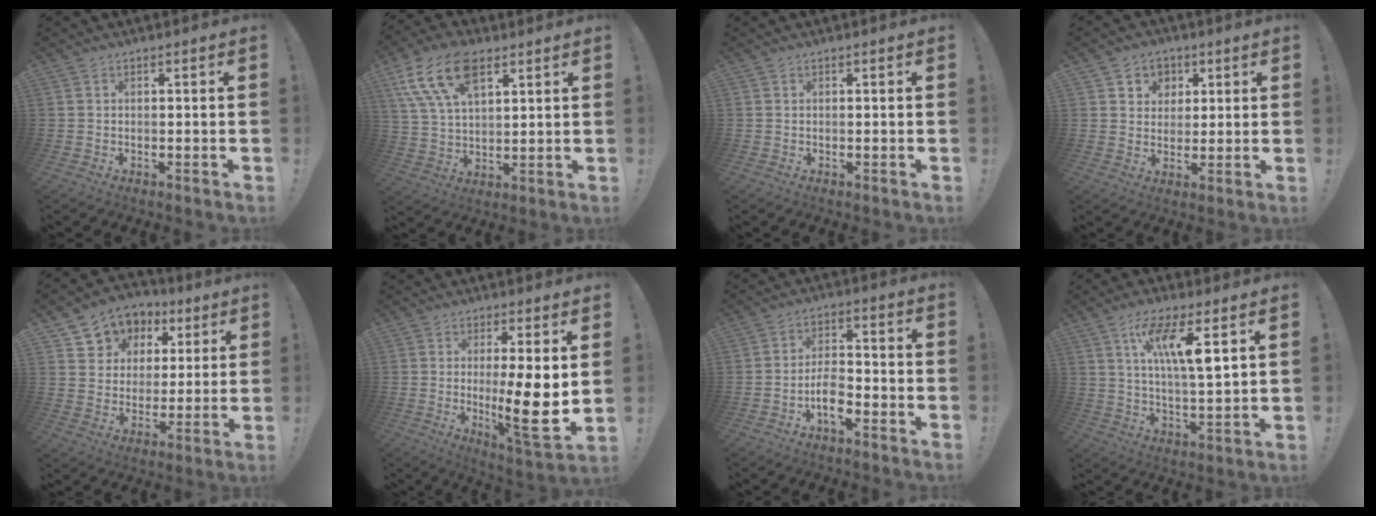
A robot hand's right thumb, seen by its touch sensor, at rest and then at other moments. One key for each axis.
{"total": 16.1, "fx": 8.4, "fy": 8.8, "fz": 10.6, "tx": -0.208, "ty": -0.027, "tz": 0.155}
{"total": 0.0}
{"total": 6.2, "fx": 2.0, "fy": 5.8, "fz": 0.8, "tx": -0.007, "ty": -0.016, "tz": 0.039}
{"total": 8.6, "fx": 4.1, "fy": 7.4, "fz": 1.6, "tx": -0.022, "ty": -0.034, "tz": 0.082}
{"total": 14.4, "fx": -0.3, "fy": 1.9, "fz": 14.3, "tx": -0.215, "ty": -0.024, "tz": -0.004}
{"total": 7.3, "fx": -3.9, "fy": 3.3, "fz": 5.2, "tx": -0.091, "ty": 0.010, "tz": -0.069}
{"total": 12.5, "fx": 5.9, "fy": 2.2, "fz": 10.8, "tx": -0.190, "ty": -0.019, "tz": 0.092}